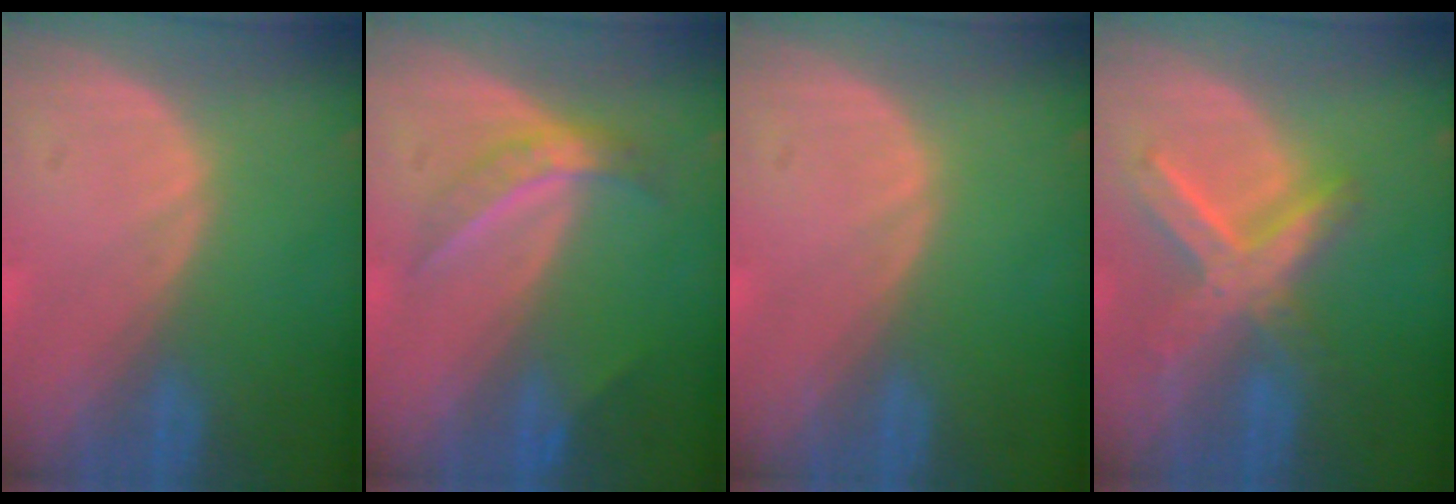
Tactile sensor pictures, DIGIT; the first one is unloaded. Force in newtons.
{"total": 4.6, "press": 4.0, "slide": 2.3}
{"total": 0.0}
{"total": 7.9, "press": 6.8, "slide": 4.0}